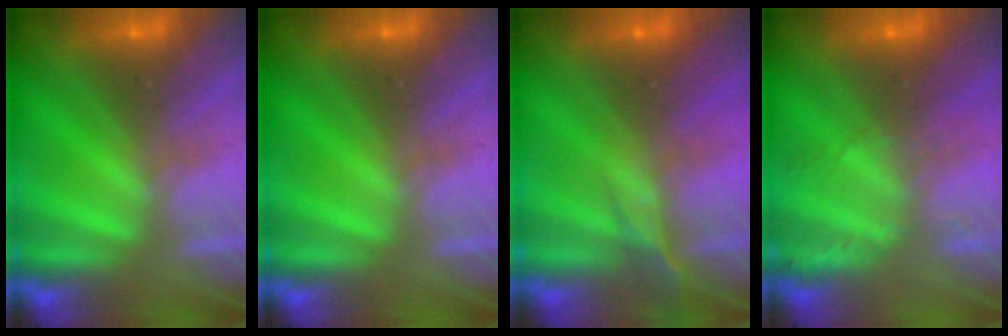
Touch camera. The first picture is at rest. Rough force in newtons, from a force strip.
{"total": 0.0}
{"total": 2.6}
{"total": 2.1}